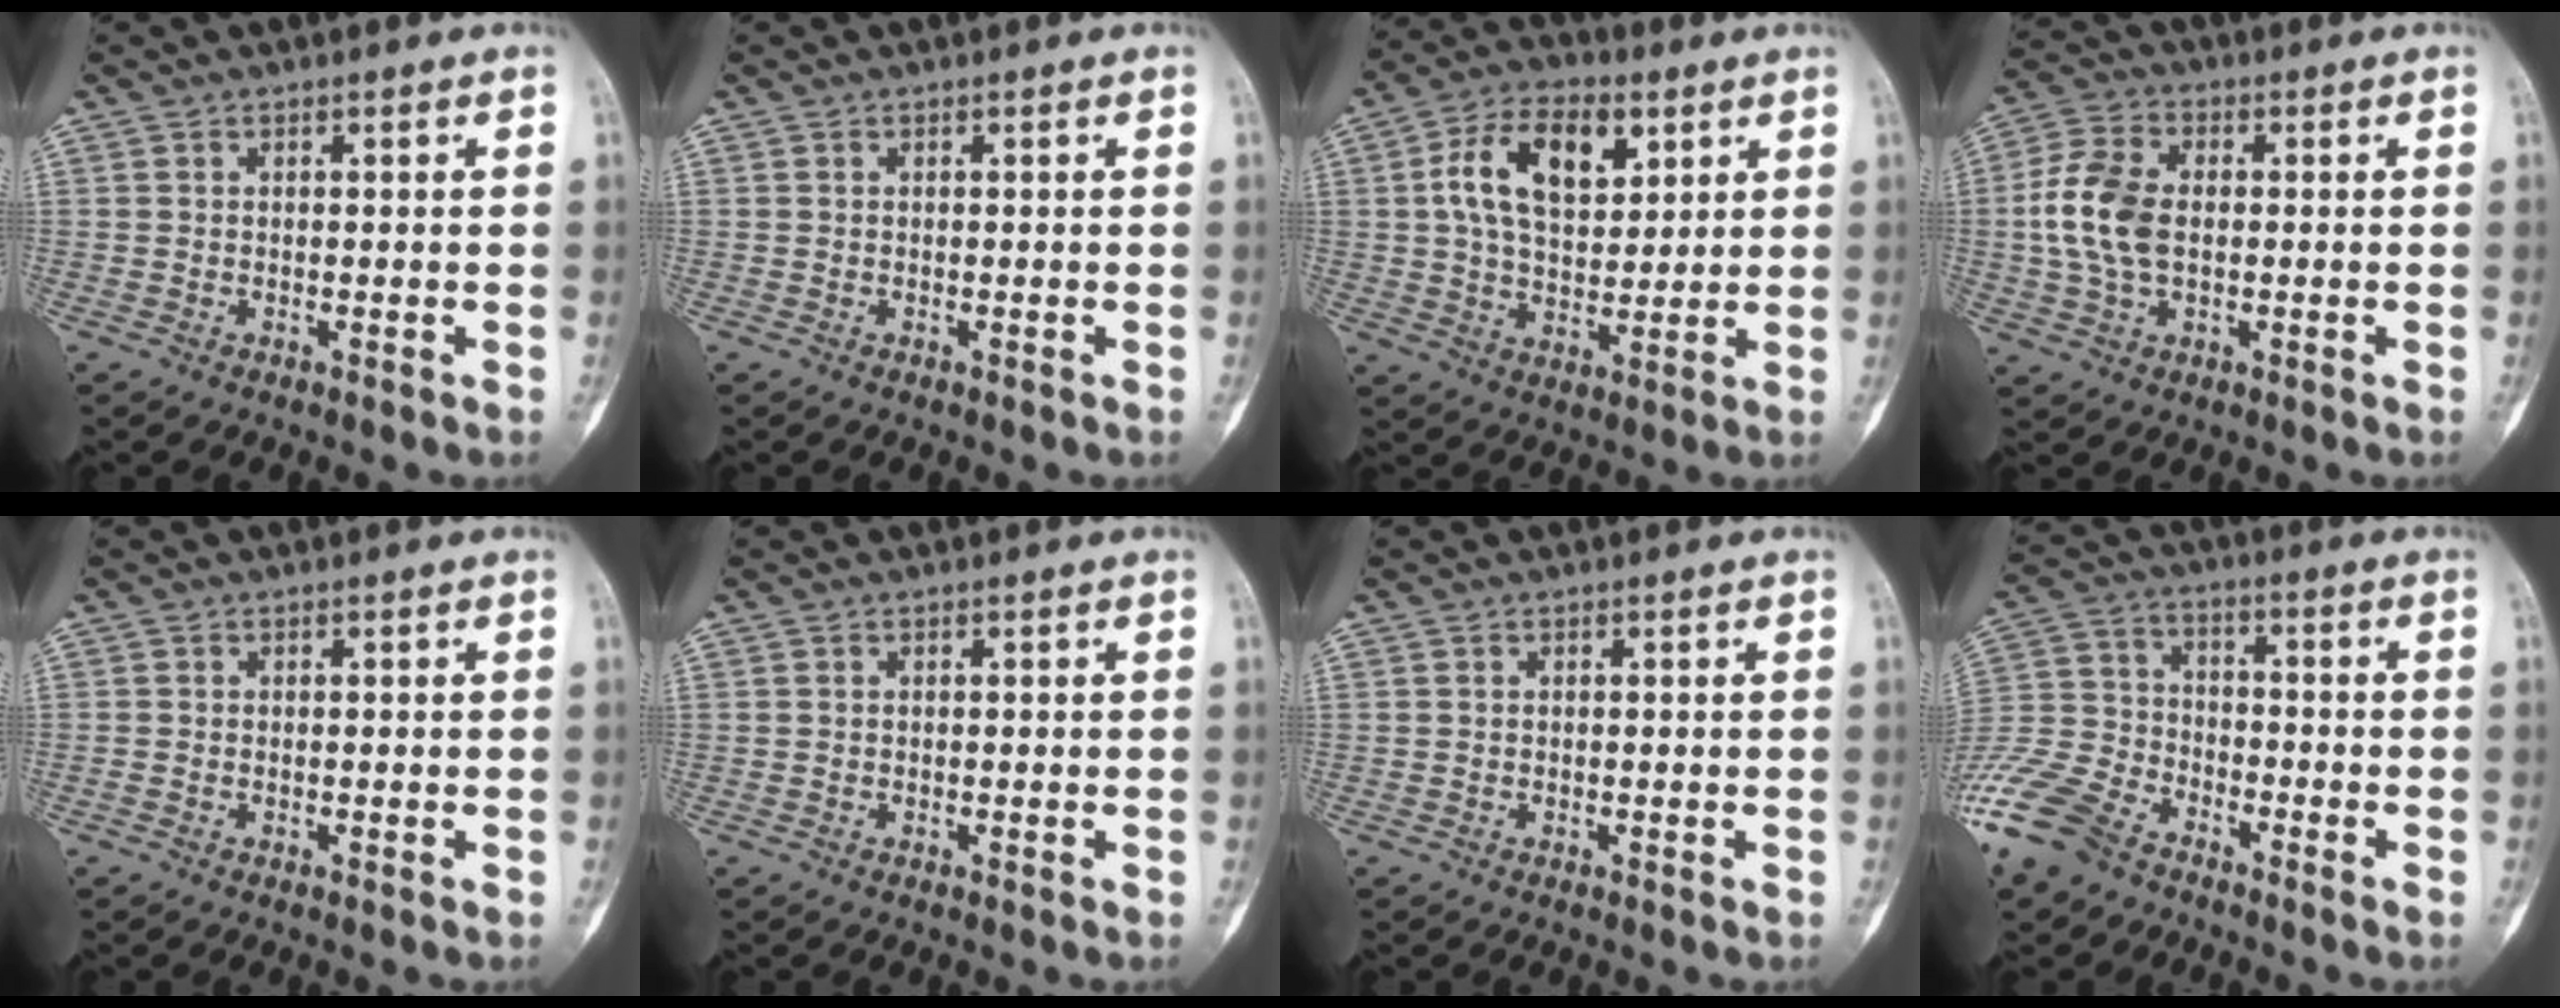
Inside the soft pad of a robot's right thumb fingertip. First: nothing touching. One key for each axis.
{"total": 0.0}
{"total": 14.1, "fx": 4.6, "fy": 8.4, "fz": 10.4, "tx": -0.163, "ty": -0.002, "tz": 0.082}
{"total": 10.7, "fx": 0.0, "fy": 6.9, "fz": 8.2, "tx": -0.171, "ty": 0.017, "tz": -0.001}
{"total": 0.0}
{"total": 0.0}
{"total": 0.0}
{"total": 15.3, "fx": -10.9, "fy": 8.1, "fz": 7.0, "tx": -0.165, "ty": 0.031, "tz": -0.216}